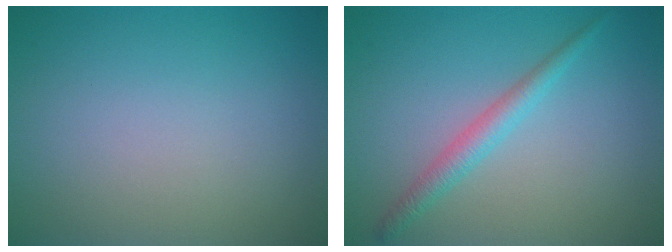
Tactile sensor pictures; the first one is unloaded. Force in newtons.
{"total": 2.2, "press": 2.2, "slide": 0.1}